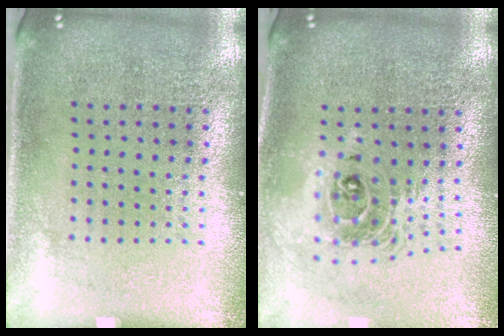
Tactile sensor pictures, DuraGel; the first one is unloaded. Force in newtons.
{"total": 1.9, "press": 1.5, "slide": 1.3}